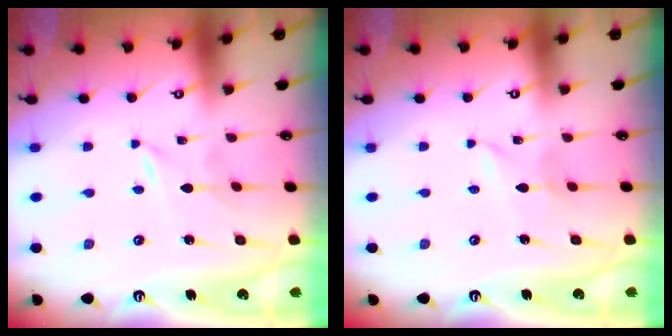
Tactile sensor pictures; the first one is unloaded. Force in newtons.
{"total": 1.6, "press": 1.5, "slide": 0.2}